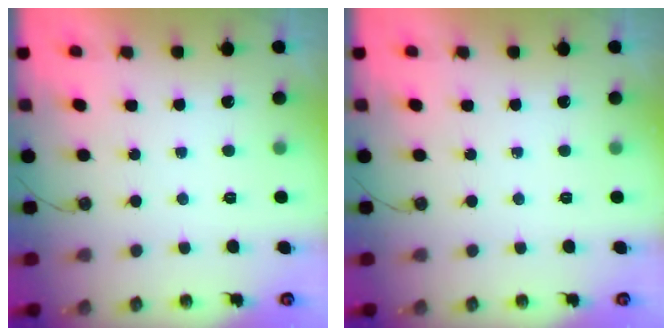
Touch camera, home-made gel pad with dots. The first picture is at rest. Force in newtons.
{"total": 0.0}